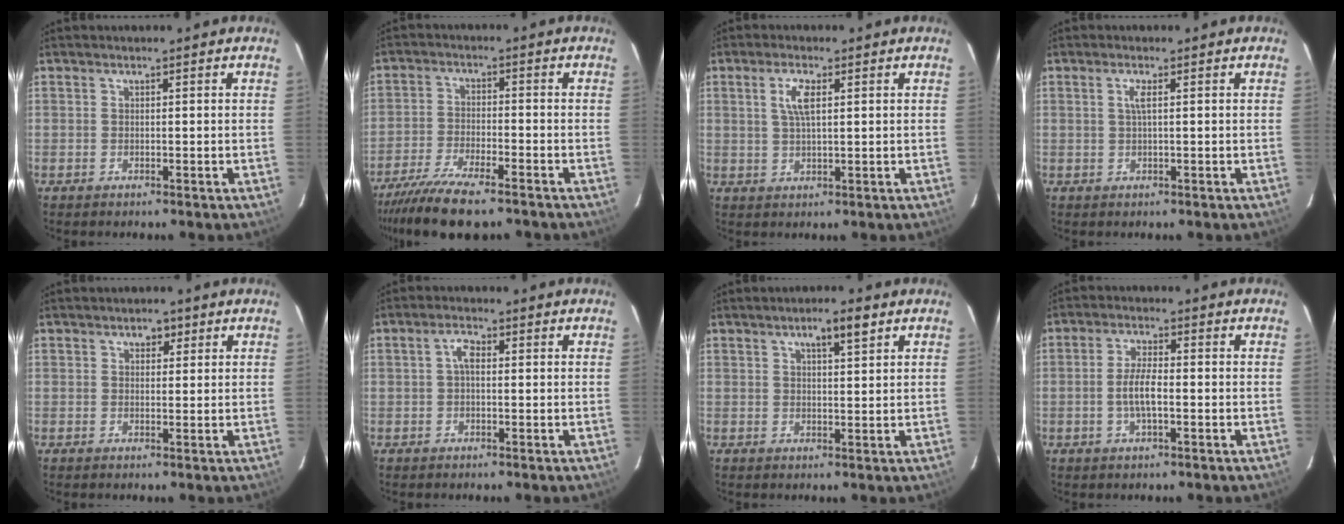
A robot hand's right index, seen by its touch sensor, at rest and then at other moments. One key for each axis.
{"total": 11.9, "fx": -9.6, "fy": 2.7, "fz": 6.6, "tx": -0.155, "ty": -0.031, "tz": -0.174}
{"total": 4.2, "fx": 1.4, "fy": 1.4, "fz": 3.7, "tx": -0.072, "ty": 0.004, "tz": 0.028}
{"total": 1.6, "fx": 0.3, "fy": -0.1, "fz": 1.6, "tx": -0.031, "ty": 0.001, "tz": 0.006}
{"total": 2.1, "fx": 1.1, "fy": 1.6, "fz": 0.9, "tx": -0.008, "ty": 0.008, "tz": 0.017}
{"total": 2.5, "fx": 0.2, "fy": 1.3, "fz": 2.1, "tx": -0.044, "ty": 0.010, "tz": 0.004}
{"total": 4.2, "fx": 2.5, "fy": 0.9, "fz": 3.3, "tx": -0.052, "ty": 0.005, "tz": 0.040}
{"total": 5.0, "fx": -1.0, "fy": 1.2, "fz": 4.7, "tx": -0.096, "ty": 0.003, "tz": -0.019}